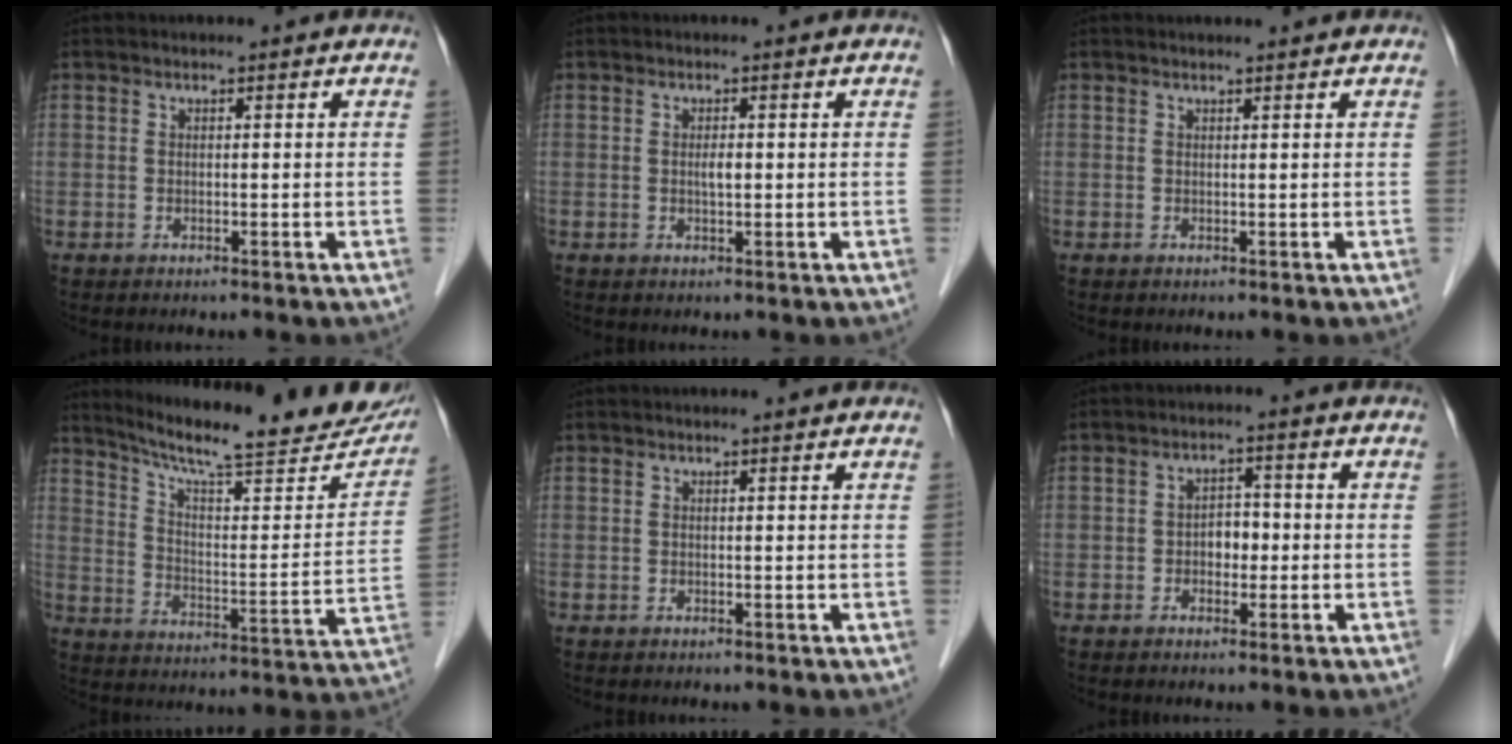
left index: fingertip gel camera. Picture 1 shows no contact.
{"total": 1.2, "force": [0.1, 0.3, 1.2], "torque": [-0.022, 0.000, 0.002]}
{"total": 2.4, "force": [2.3, -0.2, 0.7], "torque": [-0.009, 0.012, 0.029]}
{"total": 24.9, "force": [21.8, 3.3, 11.5], "torque": [-0.174, -0.043, 0.292]}
{"total": 1.1, "force": [1.0, -0.1, 0.4], "torque": [-0.011, 0.006, 0.017]}
{"total": 3.0, "force": [-0.6, 2.0, 2.1], "torque": [-0.030, 0.010, -0.012]}